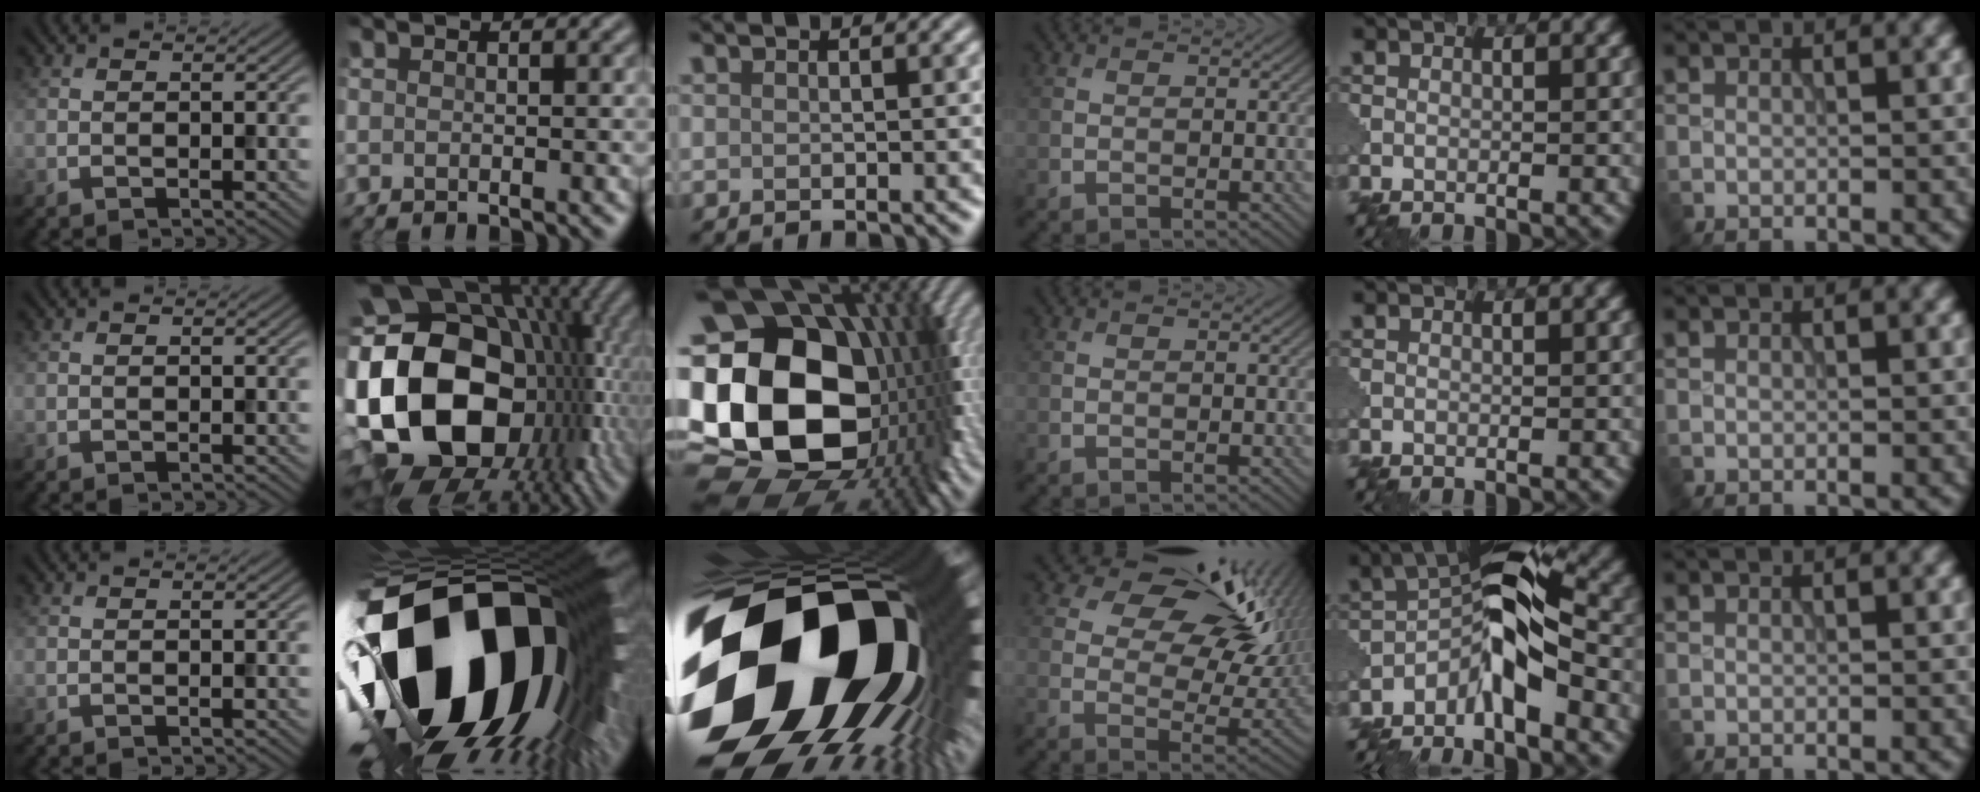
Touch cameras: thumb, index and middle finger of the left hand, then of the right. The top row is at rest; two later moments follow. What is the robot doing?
{"motion": "disassemble", "object": "puzzle pieces"}